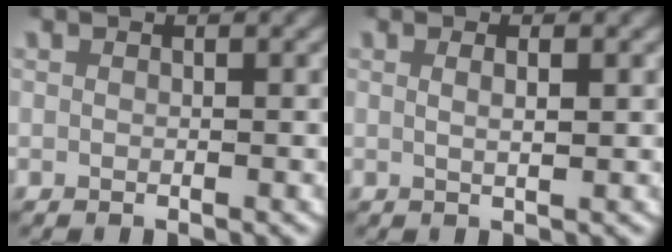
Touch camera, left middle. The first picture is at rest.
{"total": 1.2, "force": [0.4, 0.0, 1.1], "torque": [-0.023, -0.006, 0.011]}